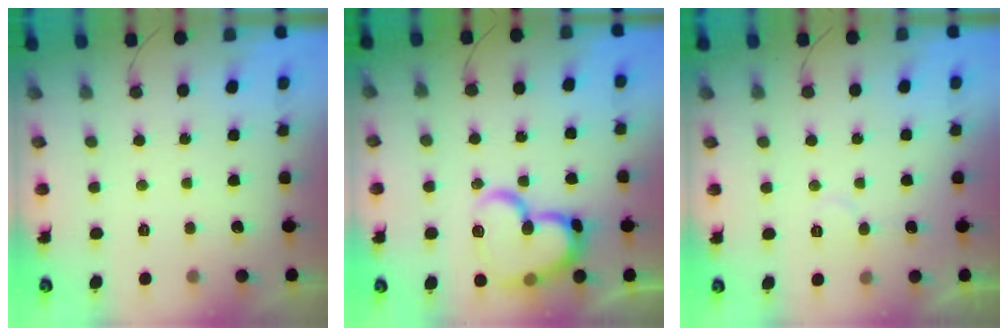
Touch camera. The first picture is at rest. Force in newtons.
{"total": 18.8, "press": 18.6, "slide": 2.2}
{"total": 5.1, "press": 5.1, "slide": 0.3}